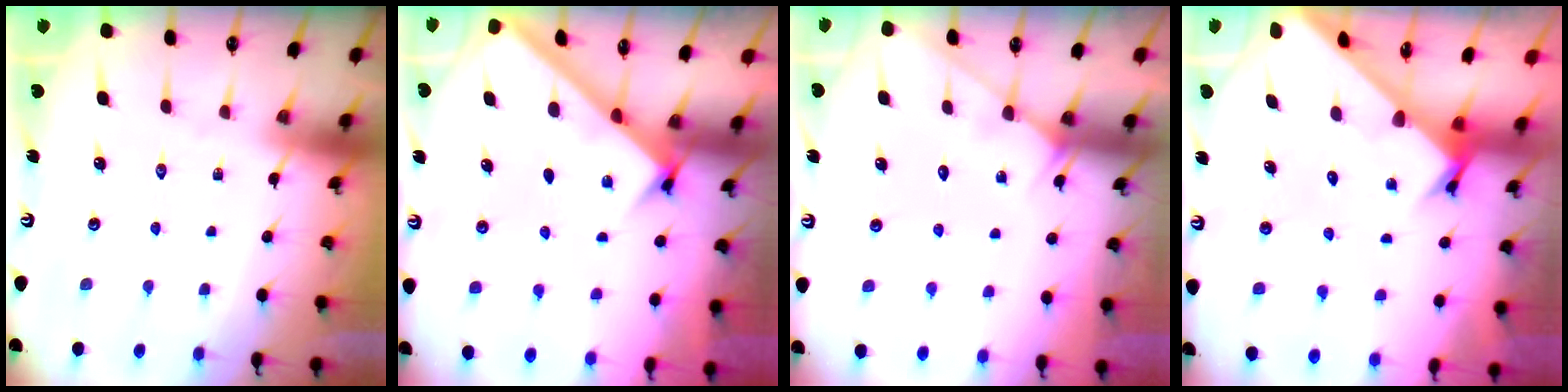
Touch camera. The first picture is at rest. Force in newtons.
{"total": 2.7, "press": 2.7, "slide": 0.3}
{"total": 3.0, "press": 3.0, "slide": 0.3}
{"total": 2.3, "press": 2.3, "slide": 0.2}